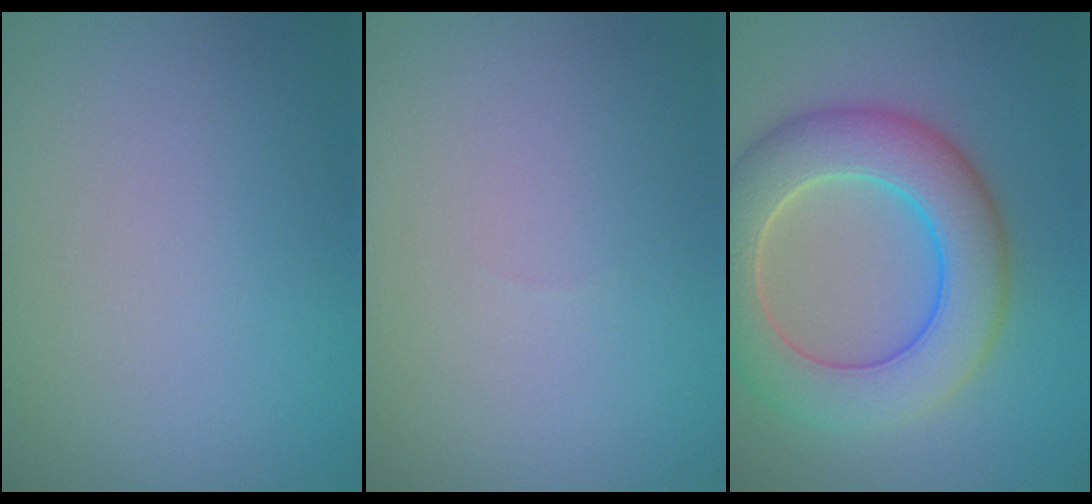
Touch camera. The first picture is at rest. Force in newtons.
{"total": 0.0}
{"total": 8.6, "press": 8.6, "slide": 0.4}